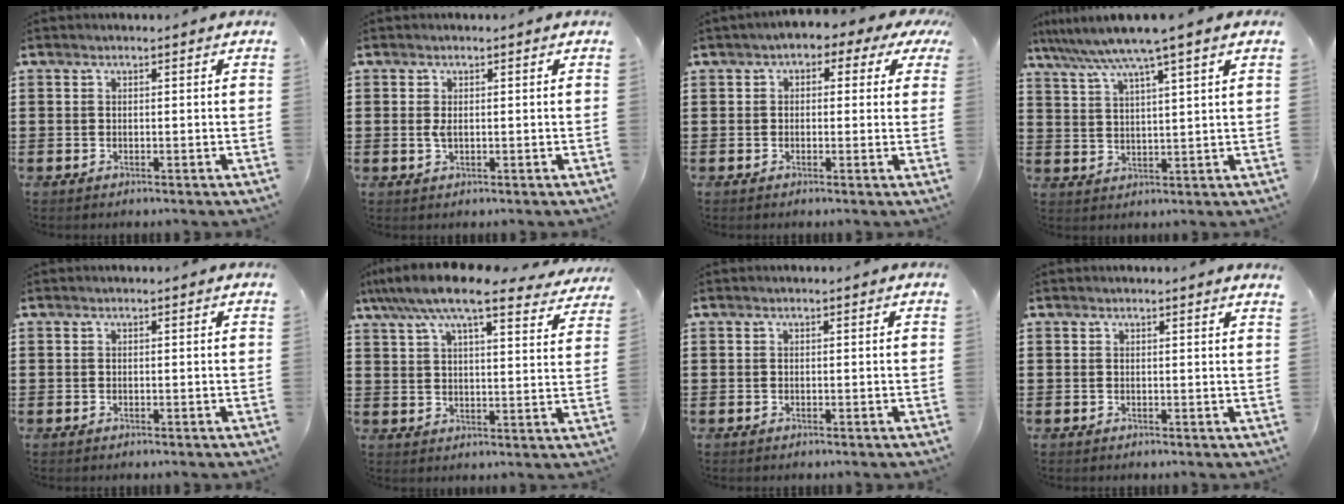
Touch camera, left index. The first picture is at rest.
{"total": 1.6, "force": [0.0, 0.7, 1.4], "torque": [-0.036, -0.001, -0.004]}
{"total": 2.4, "force": [0.2, 1.7, 1.7], "torque": [-0.038, 0.007, -0.003]}
{"total": 6.6, "force": [5.2, -0.6, 4.1], "torque": [-0.096, -0.024, 0.085]}
{"total": 0.0}
{"total": 9.5, "force": [7.9, 1.4, 5.1], "torque": [-0.118, -0.029, 0.137]}
{"total": 0.0}
{"total": 0.9, "force": [0.7, -0.3, 0.5], "torque": [-0.011, -0.004, 0.014]}